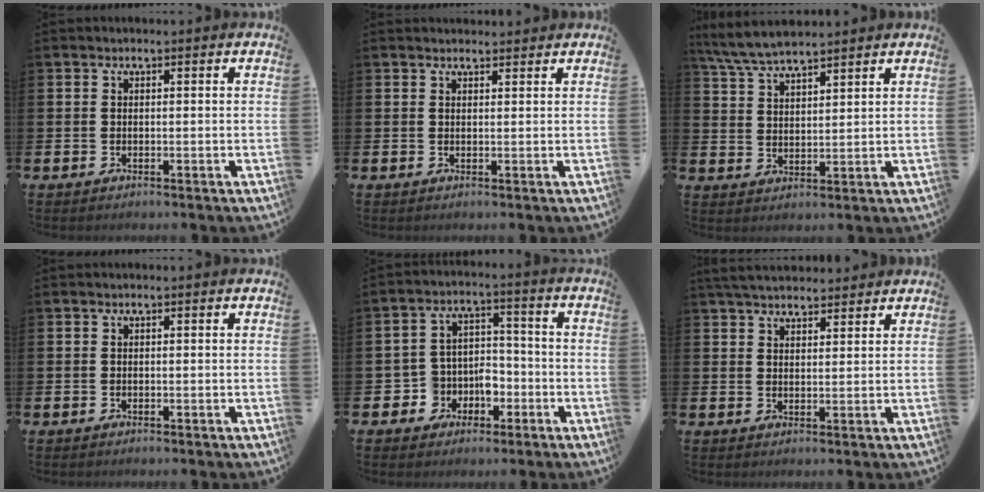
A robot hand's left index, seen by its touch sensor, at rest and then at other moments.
{"total": 1.3, "force": [1.2, 0.3, 0.0], "torque": [0.012, -0.006, 0.019]}
{"total": 6.1, "force": [5.7, 0.8, 1.8], "torque": [-0.054, -0.018, 0.105]}
{"total": 0.0}
{"total": 5.5, "force": [-2.0, 5.0, 1.2], "torque": [-0.041, 0.004, -0.036]}
{"total": 4.4, "force": [4.2, 1.2, 0.9], "torque": [-0.022, -0.014, 0.076]}